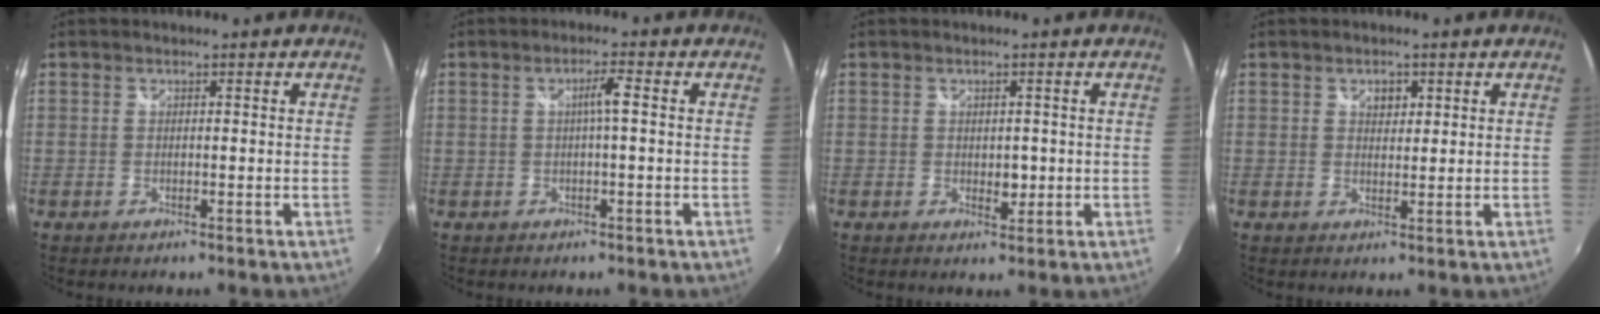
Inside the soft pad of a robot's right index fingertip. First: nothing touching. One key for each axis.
{"total": 2.7, "fx": 0.1, "fy": -0.1, "fz": 2.7, "tx": -0.051, "ty": 0.005, "tz": 0.003}
{"total": 2.1, "fx": -0.1, "fy": 1.6, "fz": 1.4, "tx": -0.017, "ty": -0.002, "tz": 0.000}
{"total": 2.2, "fx": 1.0, "fy": 1.6, "fz": 1.2, "tx": -0.014, "ty": 0.005, "tz": 0.016}